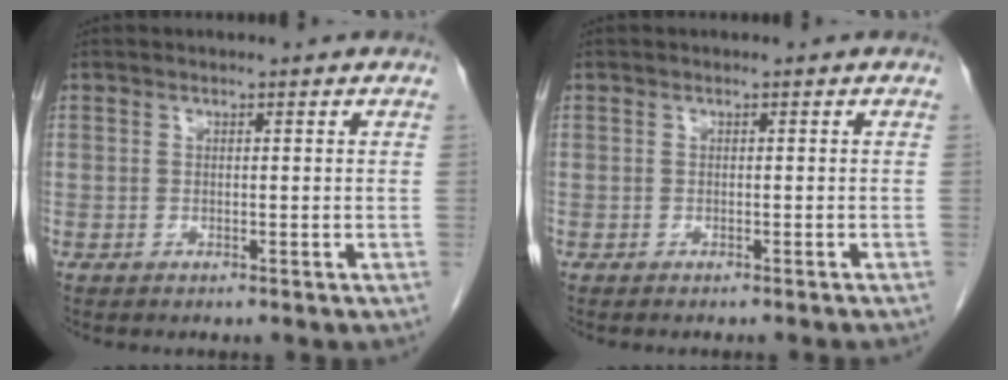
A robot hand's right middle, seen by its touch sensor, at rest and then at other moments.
{"total": 2.4, "force": [-2.1, -0.3, 1.0], "torque": [-0.015, 0.002, -0.025]}